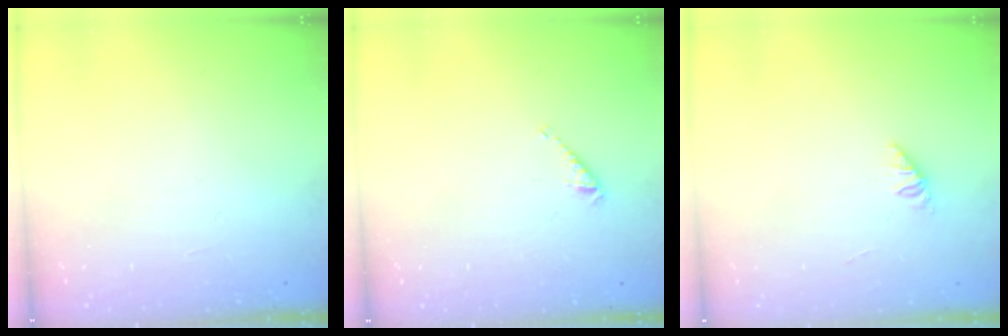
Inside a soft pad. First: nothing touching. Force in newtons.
{"total": 2.9, "press": 2.9, "slide": 0.6}
{"total": 1.1, "press": 1.0, "slide": 0.3}